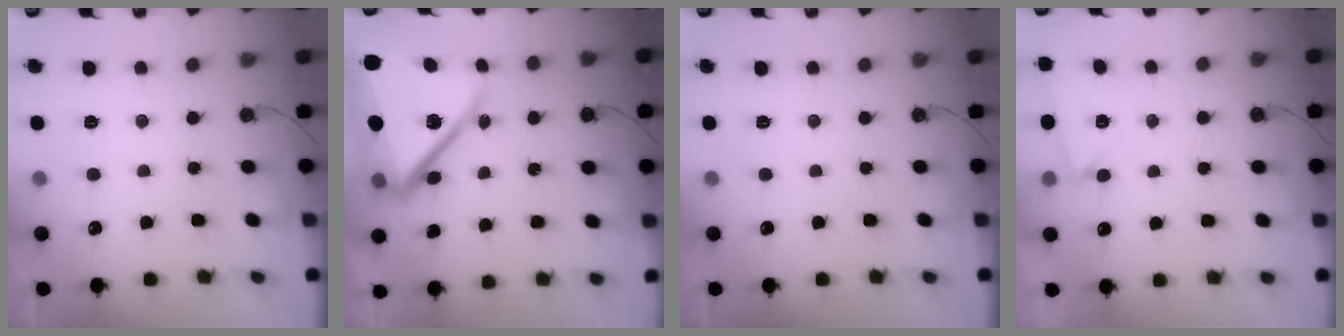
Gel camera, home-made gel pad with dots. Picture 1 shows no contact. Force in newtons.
{"total": 18.5, "press": 18.4, "slide": 1.7}
{"total": 0.0}
{"total": 2.9, "press": 2.8, "slide": 0.6}